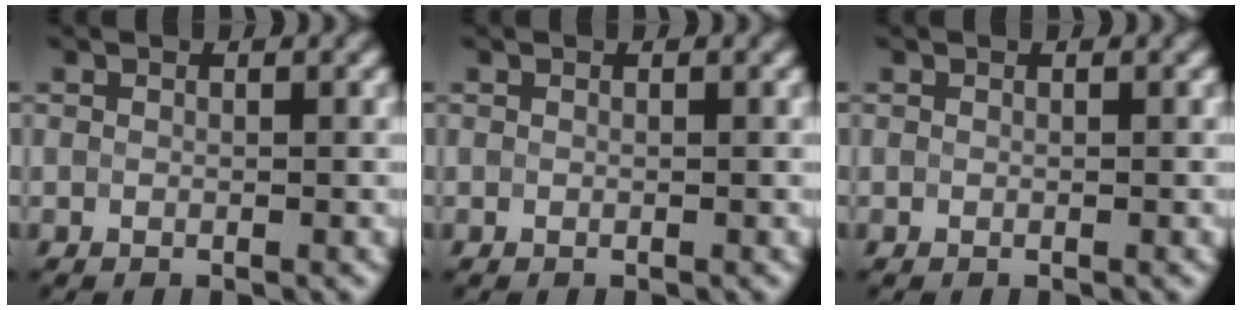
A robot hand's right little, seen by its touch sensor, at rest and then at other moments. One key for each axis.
{"total": 0.0}
{"total": 0.0}